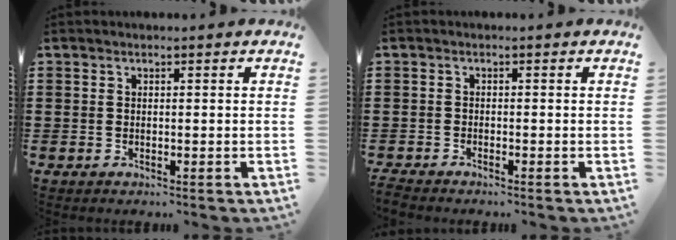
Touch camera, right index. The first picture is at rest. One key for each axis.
{"total": 1.3, "fx": -1.3, "fy": -0.1, "fz": -0.1, "tx": 0.000, "ty": 0.001, "tz": -0.028}